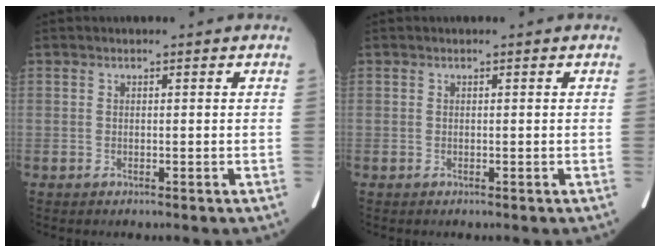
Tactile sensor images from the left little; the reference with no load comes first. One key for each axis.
{"total": 0.0}